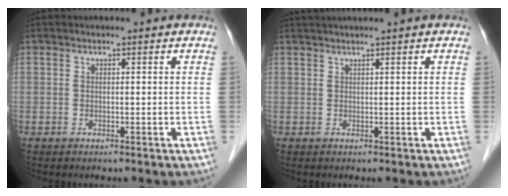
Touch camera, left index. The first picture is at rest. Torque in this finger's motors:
{"motor_torque": [-0.13, -0.67, 0.51, 0.11]}